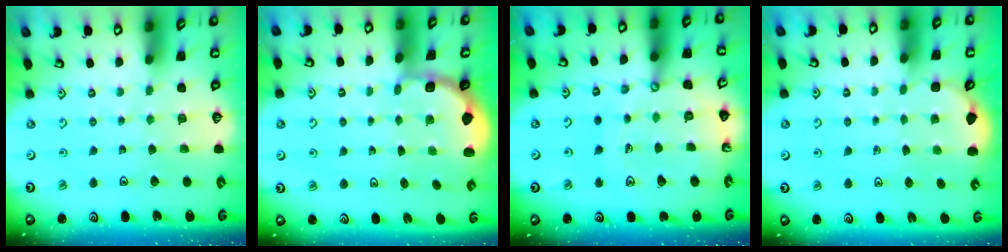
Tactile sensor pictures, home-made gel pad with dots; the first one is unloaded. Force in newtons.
{"total": 1.7, "press": 1.5, "slide": 0.7}
{"total": 13.0, "press": 12.9, "slide": 1.7}
{"total": 2.2, "press": 1.7, "slide": 1.3}